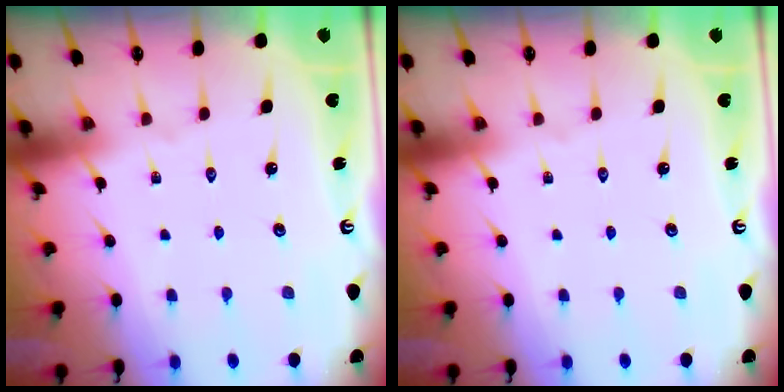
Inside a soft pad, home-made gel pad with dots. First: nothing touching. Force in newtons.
{"total": 0.0}